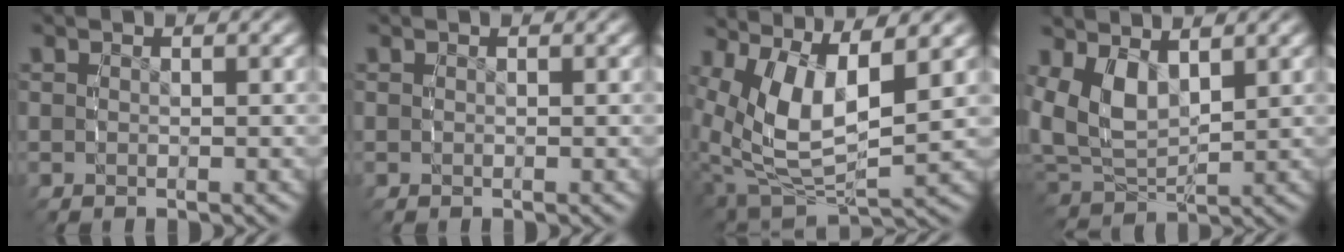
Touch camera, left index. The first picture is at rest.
{"total": 0.0}
{"total": 8.2, "force": [0.4, 4.7, 6.7], "torque": [-0.138, -0.035, 0.030]}
{"total": 7.3, "force": [1.6, 5.5, 4.4], "torque": [-0.109, -0.014, 0.030]}